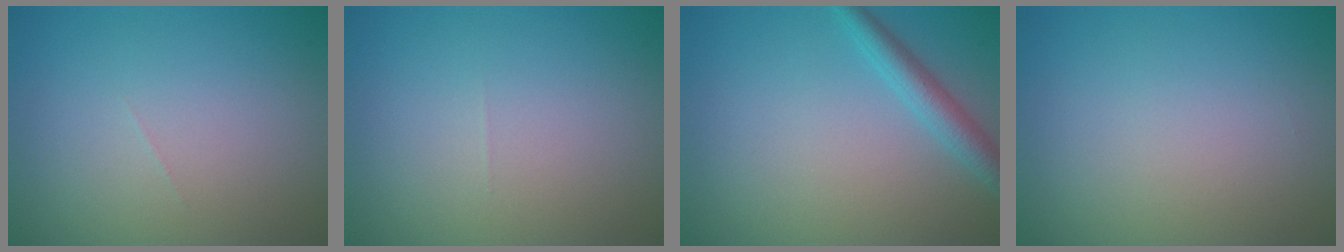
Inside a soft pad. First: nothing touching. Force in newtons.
{"total": 0.0}
{"total": 2.6, "press": 2.6, "slide": 0.2}
{"total": 0.0}